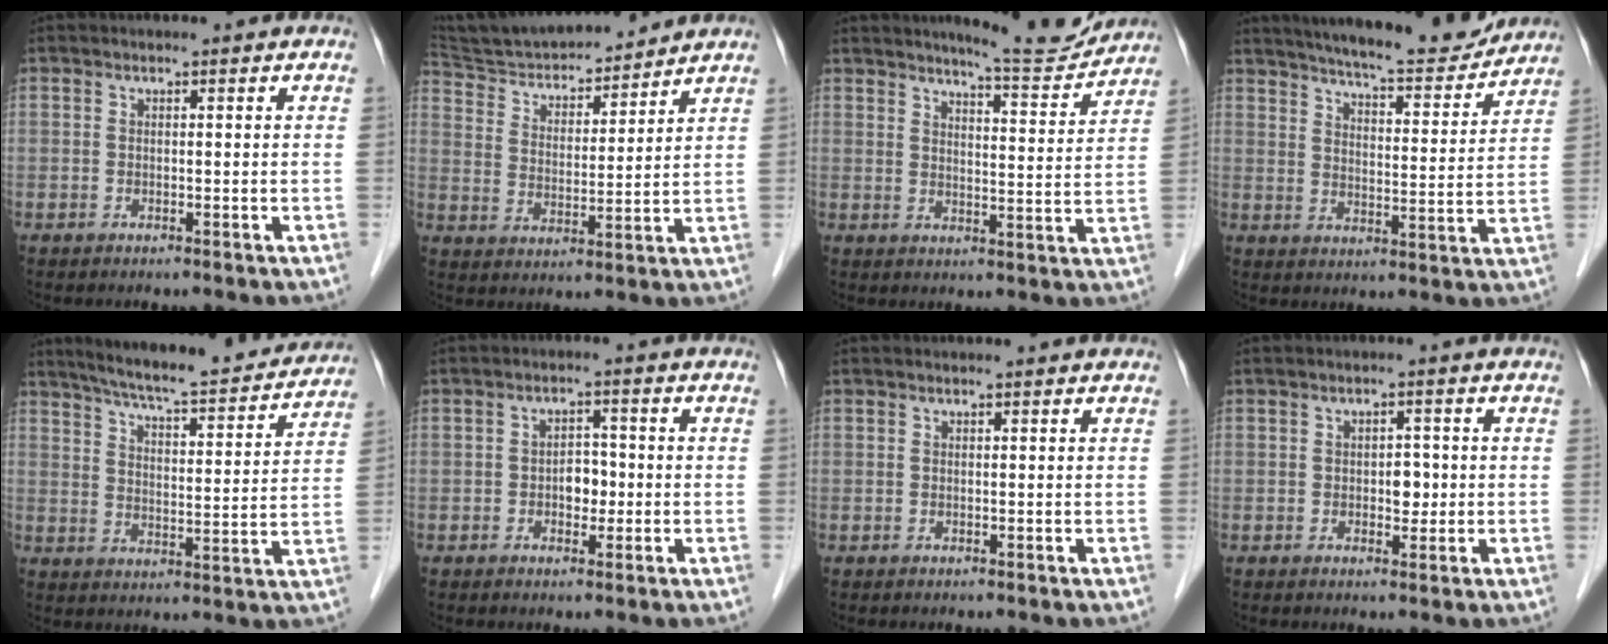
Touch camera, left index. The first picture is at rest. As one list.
[{"total": 15.4, "force": [14.5, 2.5, 4.5], "torque": [-0.078, 0.016, 0.246]}, {"total": 8.7, "force": [8.5, 0.2, 2.1], "torque": [-0.037, -0.017, 0.112]}, {"total": 15.6, "force": [14.4, 2.0, 5.8], "torque": [-0.087, -0.010, 0.198]}, {"total": 19.4, "force": [17.7, 2.1, 7.7], "torque": [-0.118, -0.007, 0.239]}, {"total": 3.1, "force": [-0.6, 2.0, 2.2], "torque": [-0.031, 0.007, -0.011]}, {"total": 0.5, "force": [0.5, 0.0, 0.1], "torque": [-0.004, 0.003, 0.005]}, {"total": 2.4, "force": [-0.2, 1.6, 1.8], "torque": [-0.023, 0.003, 0.000]}]